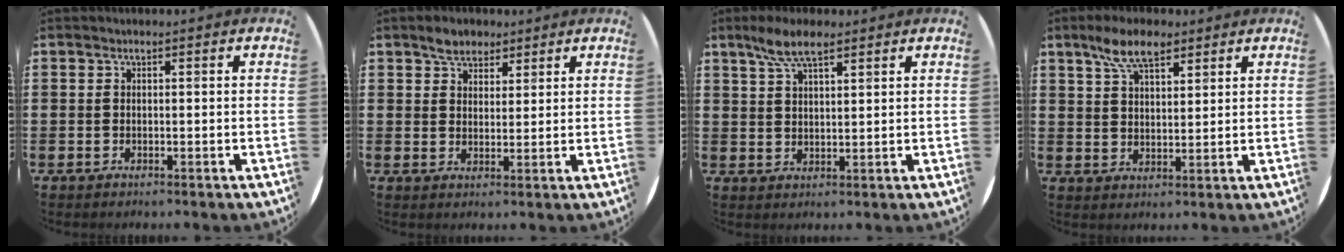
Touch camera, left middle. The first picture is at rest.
{"total": 3.3, "force": [2.8, 1.8, 0.4], "torque": [-0.007, 0.004, 0.054]}
{"total": 5.7, "force": [4.1, 1.7, 3.6], "torque": [-0.079, 0.003, 0.073]}
{"total": 6.9, "force": [4.9, 2.8, 4.0], "torque": [-0.083, -0.003, 0.088]}